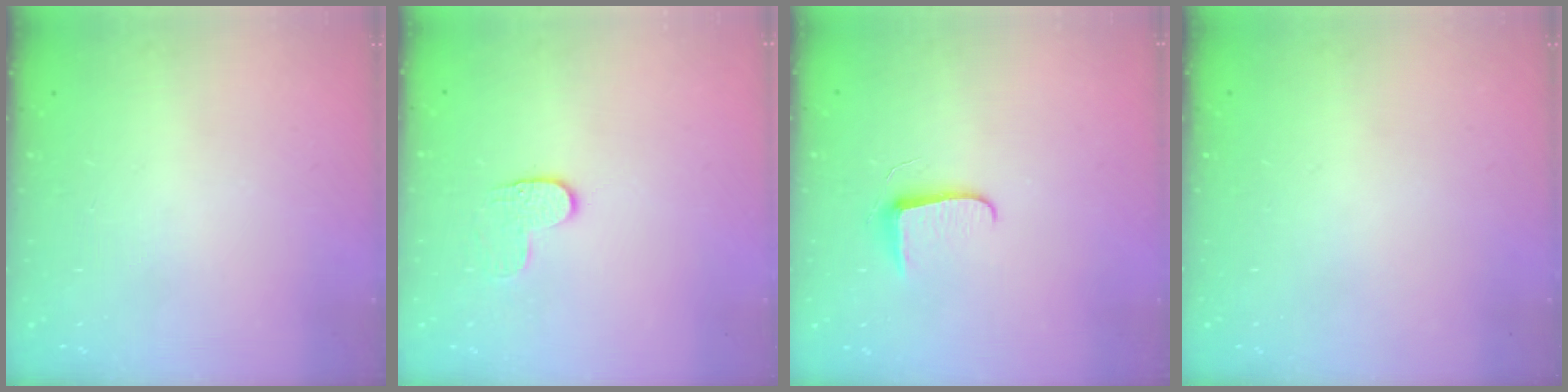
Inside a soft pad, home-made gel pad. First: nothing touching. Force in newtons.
{"total": 4.1, "press": 4.1, "slide": 0.3}
{"total": 6.2, "press": 6.2, "slide": 0.8}
{"total": 0.0}